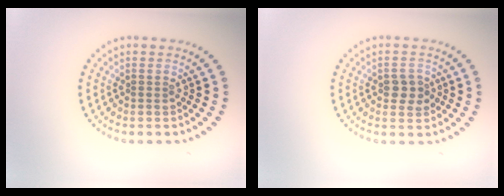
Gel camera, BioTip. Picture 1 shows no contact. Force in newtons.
{"total": 2.3, "press": 2.3, "slide": 0.1}